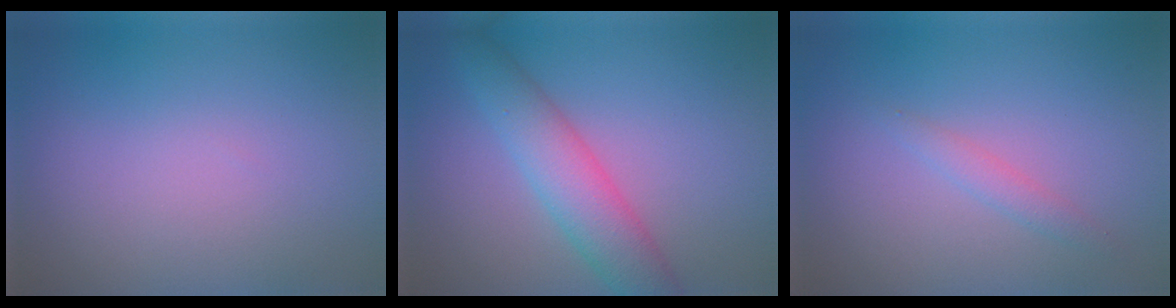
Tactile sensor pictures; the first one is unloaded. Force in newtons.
{"total": 5.0, "press": 5.0, "slide": 0.1}
{"total": 1.2, "press": 1.2, "slide": 0.0}